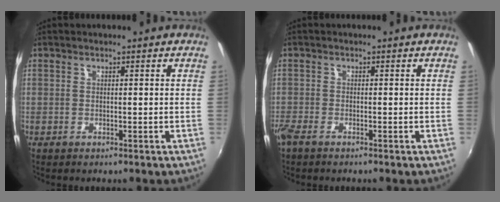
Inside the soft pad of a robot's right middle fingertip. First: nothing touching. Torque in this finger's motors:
{"motor_torque": [1.10, -1.04, 0.26, 0.21]}